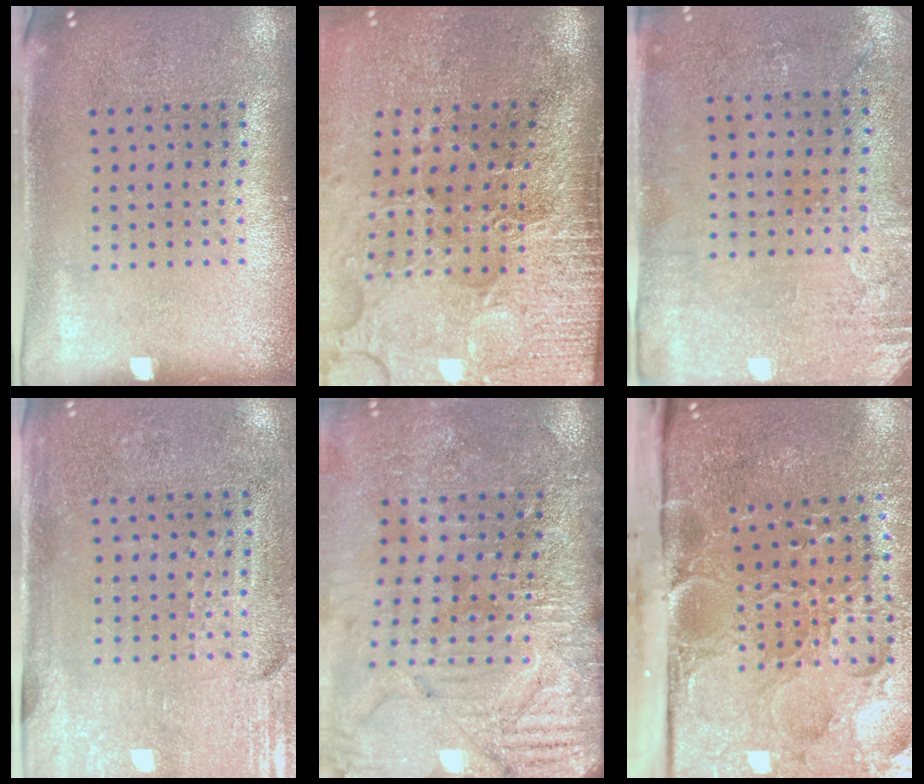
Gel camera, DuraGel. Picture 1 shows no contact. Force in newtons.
{"total": 5.0, "press": 4.0, "slide": 3.0}
{"total": 2.8, "press": 2.4, "slide": 1.5}
{"total": 3.5, "press": 3.0, "slide": 1.7}
{"total": 4.0, "press": 3.6, "slide": 1.7}
{"total": 5.4, "press": 4.1, "slide": 3.4}